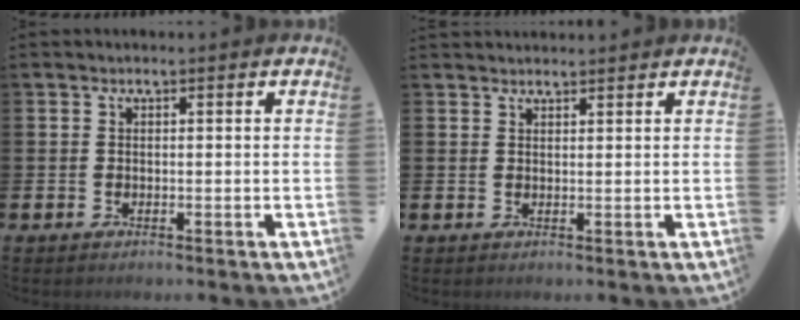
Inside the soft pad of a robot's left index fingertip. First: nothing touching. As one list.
[{"total": 1.7, "force": [1.6, 0.3, -0.1], "torque": [0.007, -0.005, 0.028]}]